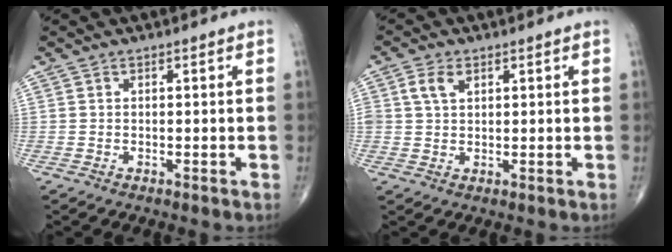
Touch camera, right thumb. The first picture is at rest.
{"total": 3.6, "force": [1.5, 2.2, 2.4], "torque": [-0.047, 0.004, 0.032]}